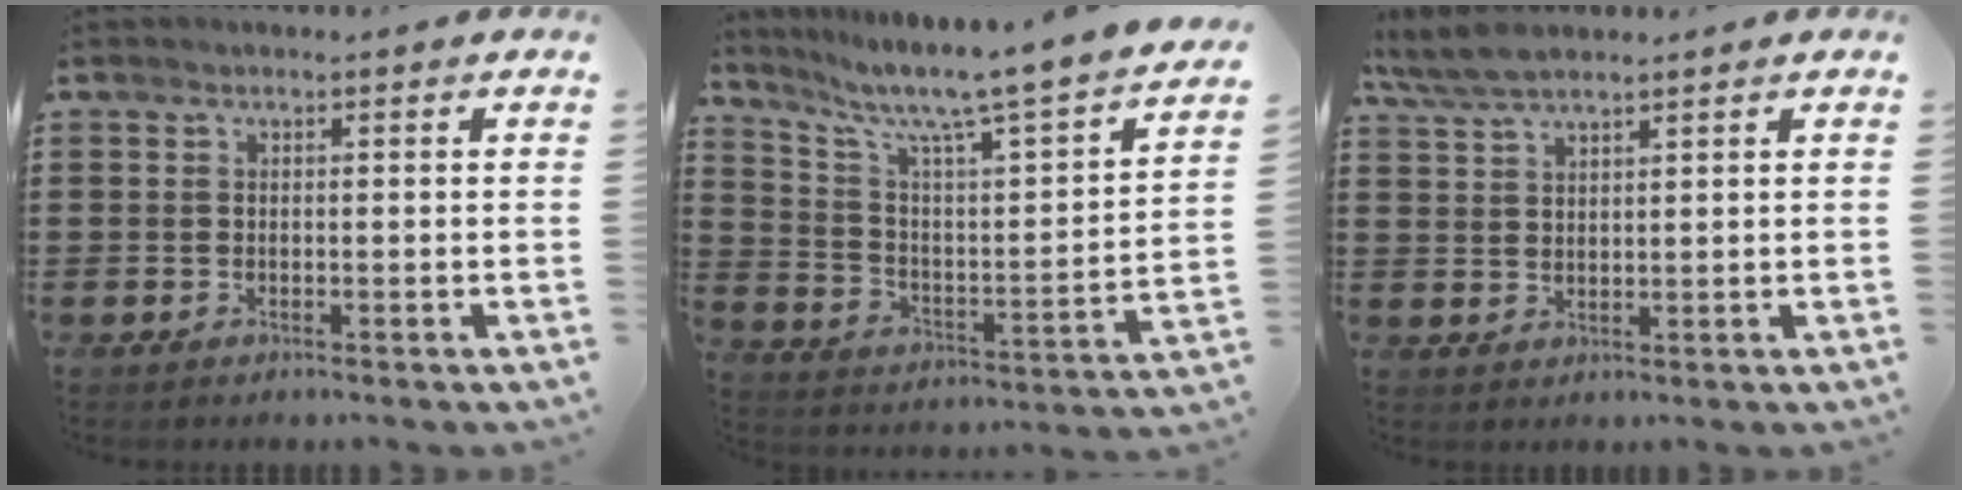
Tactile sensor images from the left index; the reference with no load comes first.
{"total": 7.1, "force": [5.8, -0.1, 4.1], "torque": [-0.105, -0.053, 0.086]}
{"total": 4.4, "force": [3.6, 0.9, 2.3], "torque": [-0.054, 0.000, 0.069]}